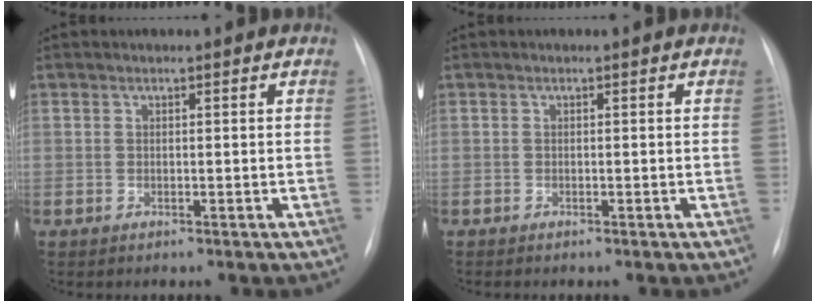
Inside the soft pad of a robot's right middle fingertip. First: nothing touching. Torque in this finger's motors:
{"motor_torque": [0.59, -0.61, 0.04, 0.01]}